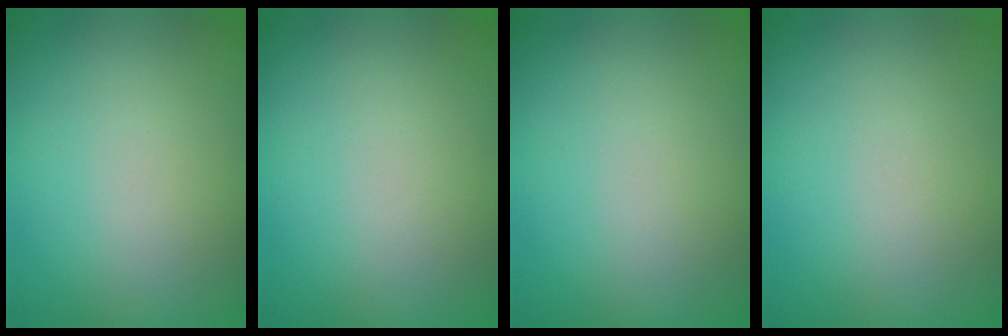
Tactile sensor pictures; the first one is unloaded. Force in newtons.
{"total": 0.0}
{"total": 0.0}
{"total": 0.0}